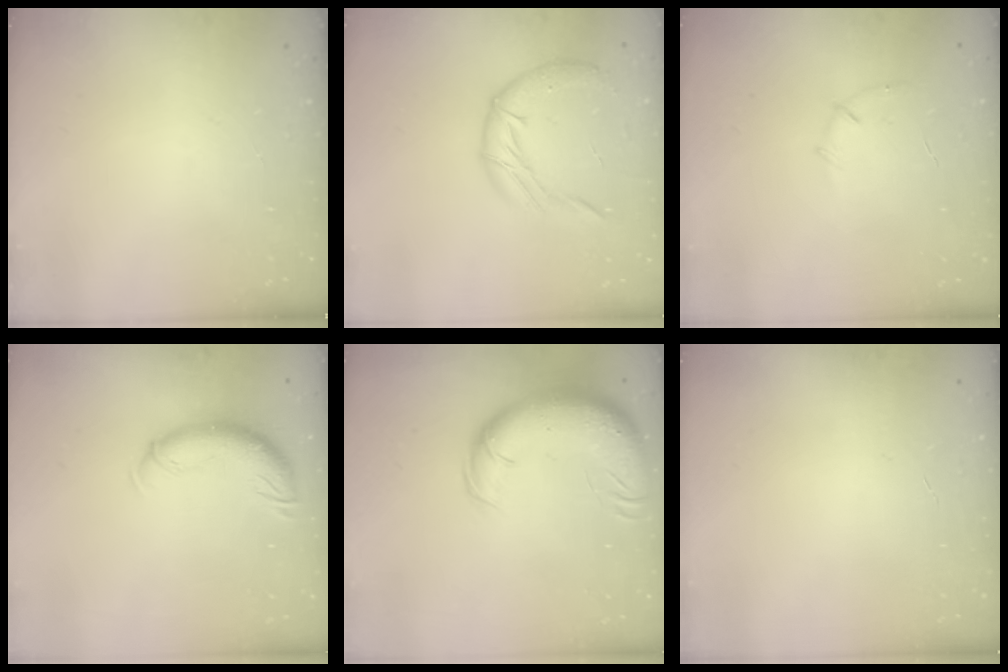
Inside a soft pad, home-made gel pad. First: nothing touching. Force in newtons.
{"total": 10.3, "press": 10.3, "slide": 1.3}
{"total": 5.4, "press": 5.3, "slide": 1.4}
{"total": 11.0, "press": 11.0, "slide": 0.9}
{"total": 20.1, "press": 19.5, "slide": 4.6}
{"total": 0.0}